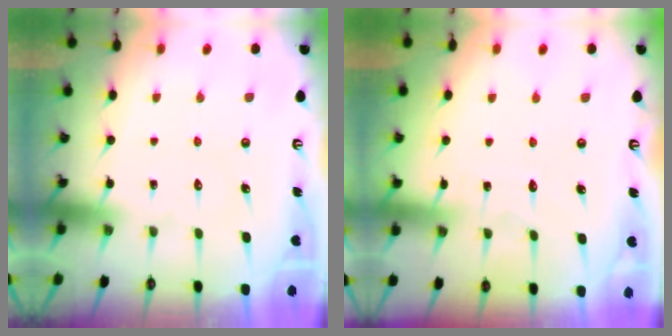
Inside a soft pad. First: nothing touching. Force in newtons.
{"total": 3.9, "press": 3.9, "slide": 0.5}